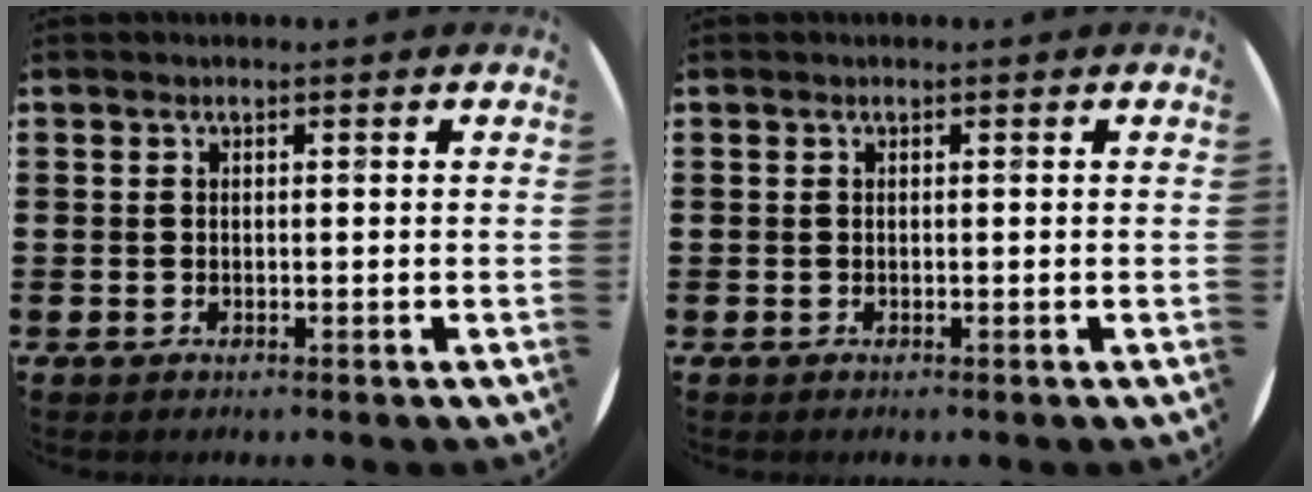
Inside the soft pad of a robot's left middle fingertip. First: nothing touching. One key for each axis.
{"total": 0.0}